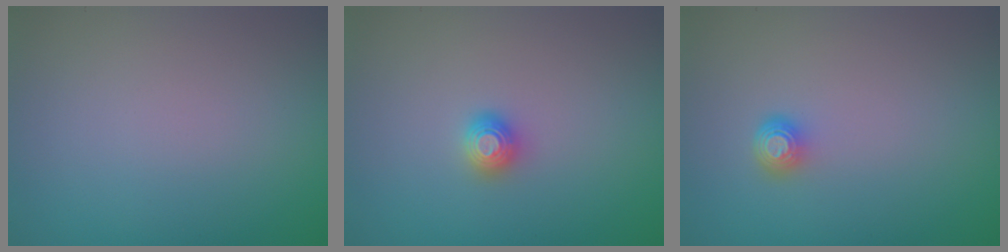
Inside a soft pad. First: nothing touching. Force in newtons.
{"total": 1.2, "press": 1.2, "slide": 0.3}
{"total": 1.5, "press": 1.2, "slide": 0.9}